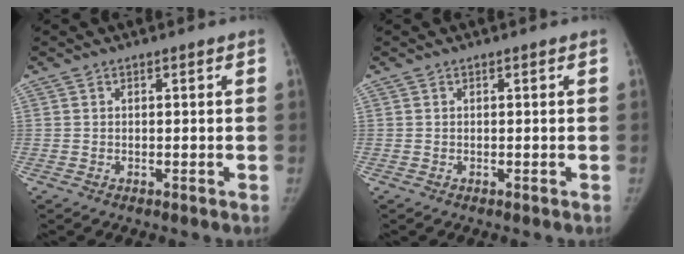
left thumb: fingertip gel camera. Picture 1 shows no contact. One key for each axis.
{"total": 0.0}